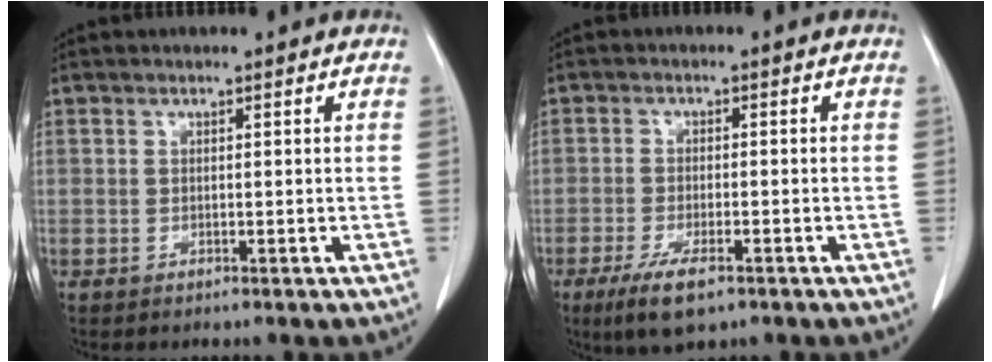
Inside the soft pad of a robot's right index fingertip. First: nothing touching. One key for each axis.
{"total": 6.2, "fx": -3.7, "fy": 1.9, "fz": 4.5, "tx": -0.083, "ty": -0.012, "tz": -0.061}